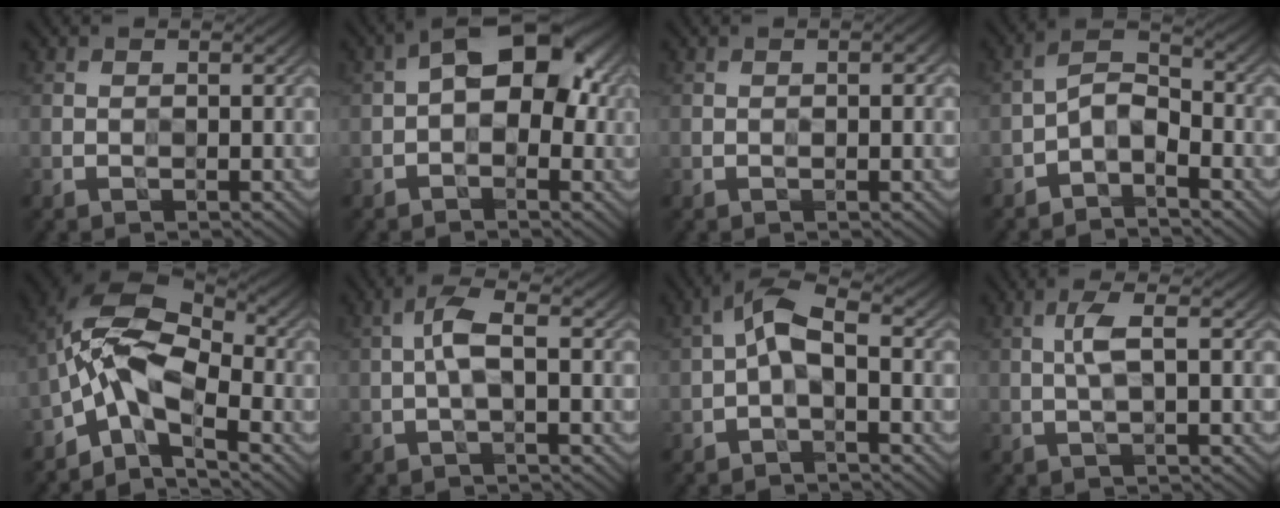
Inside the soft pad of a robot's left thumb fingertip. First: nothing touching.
{"total": 7.7, "force": [0.6, 4.5, 6.3], "torque": [-0.086, 0.021, -0.006]}
{"total": 1.4, "force": [0.1, 0.2, 1.3], "torque": [-0.022, 0.003, 0.001]}
{"total": 4.5, "force": [-2.5, 2.1, 3.1], "torque": [-0.053, 0.014, -0.062]}
{"total": 9.3, "force": [-4.1, 4.4, 7.1], "torque": [-0.133, 0.008, -0.097]}
{"total": 3.3, "force": [0.0, 0.7, 3.2], "torque": [-0.070, 0.013, -0.006]}
{"total": 4.5, "force": [-0.4, 1.8, 4.1], "torque": [-0.084, 0.016, -0.020]}
{"total": 2.8, "force": [0.7, 0.3, 2.7], "torque": [-0.059, 0.009, 0.008]}